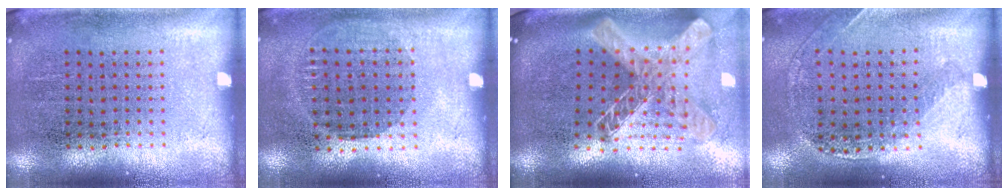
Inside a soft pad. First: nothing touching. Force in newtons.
{"total": 0.9, "press": 0.8, "slide": 0.4}
{"total": 2.2, "press": 1.7, "slide": 1.4}
{"total": 1.2, "press": 1.1, "slide": 0.3}